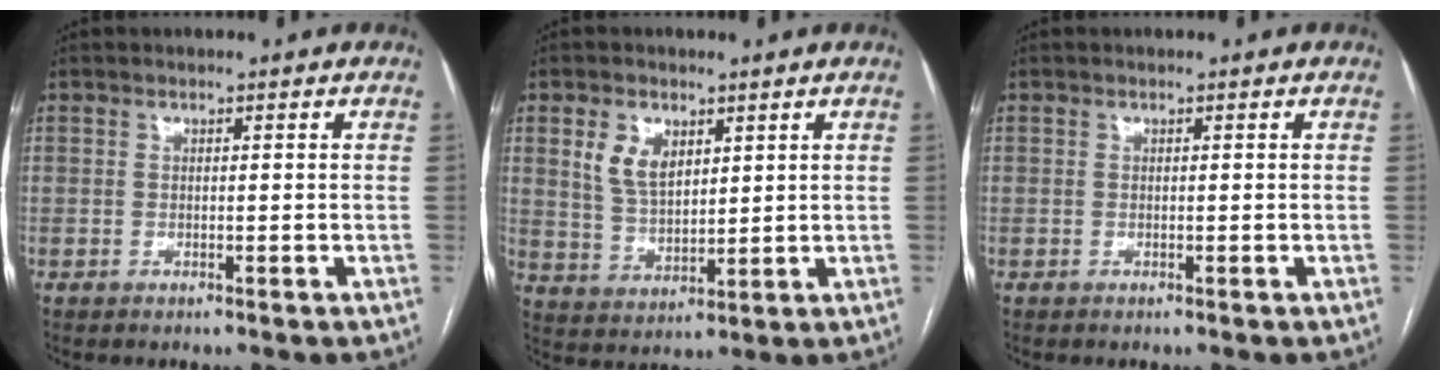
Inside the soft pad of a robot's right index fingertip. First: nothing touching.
{"total": 6.5, "force": [3.0, 3.9, 4.3], "torque": [-0.089, 0.007, 0.067]}
{"total": 0.0}